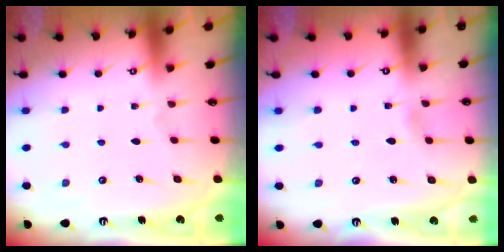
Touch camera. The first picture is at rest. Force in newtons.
{"total": 1.6, "press": 1.6, "slide": 0.2}